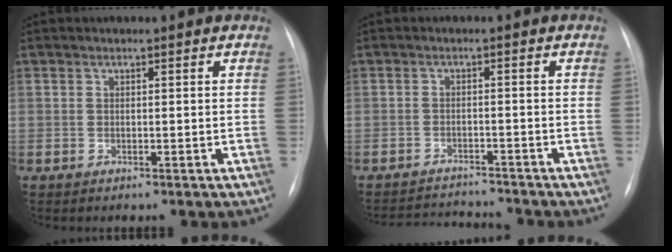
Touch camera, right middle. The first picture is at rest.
{"total": 7.1, "force": [-7.0, 0.2, 0.9], "torque": [-0.016, 0.000, -0.109]}